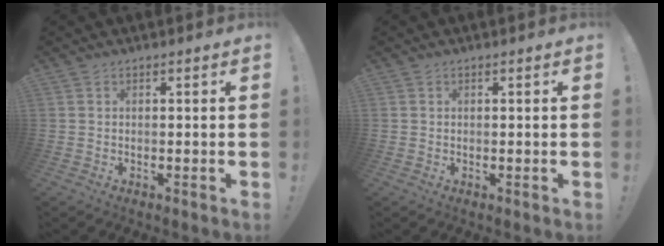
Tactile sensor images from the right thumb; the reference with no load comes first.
{"total": 0.0}